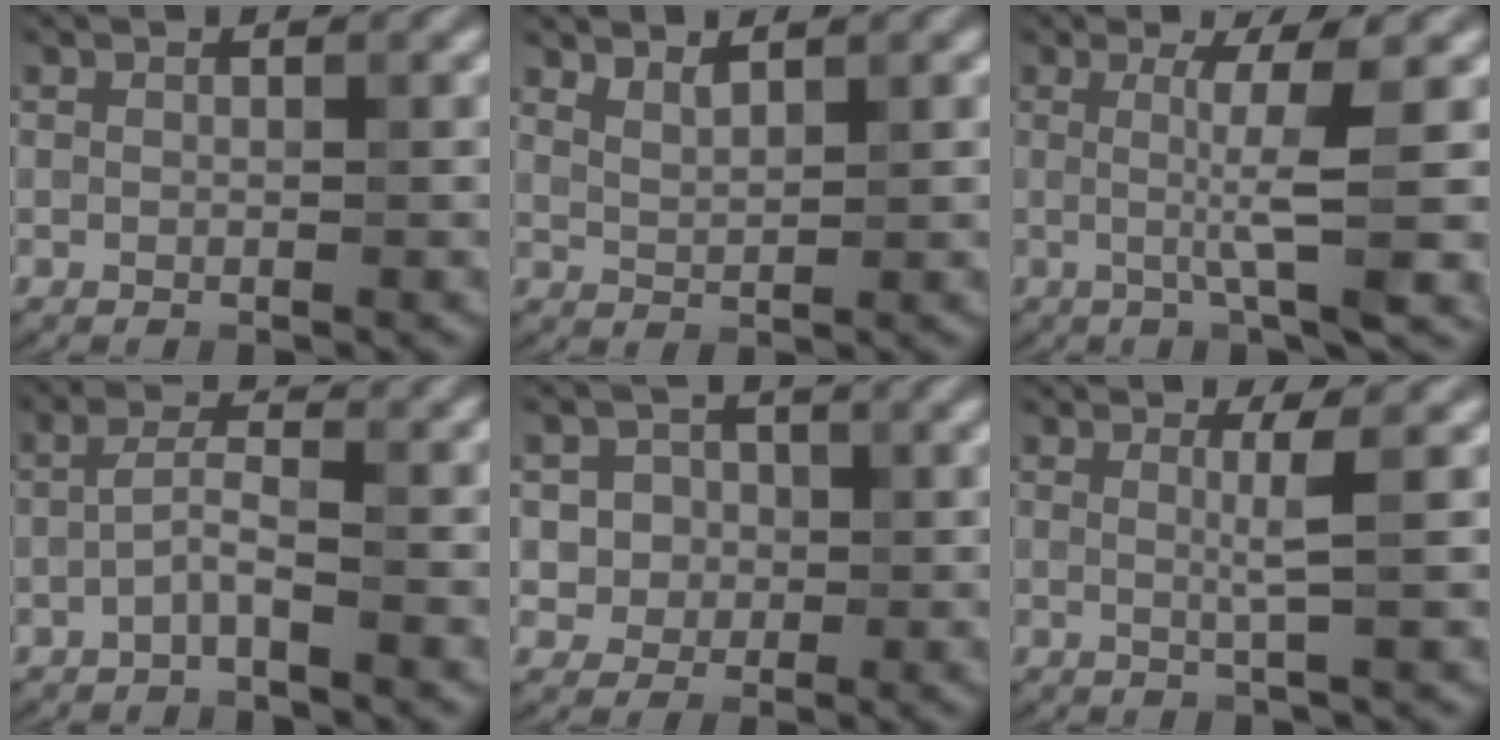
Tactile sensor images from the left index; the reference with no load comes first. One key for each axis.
{"total": 1.7, "fx": 1.4, "fy": 0.4, "fz": 0.7, "tx": -0.016, "ty": -0.006, "tz": 0.029}
{"total": 5.7, "fx": 0.4, "fy": 0.8, "fz": 5.6, "tx": -0.092, "ty": -0.003, "tz": 0.006}
{"total": 2.2, "fx": -1.0, "fy": 0.4, "fz": 1.9, "tx": -0.038, "ty": 0.010, "tz": -0.028}
{"total": 3.1, "fx": 0.2, "fy": 2.9, "fz": 0.9, "tx": 0.003, "ty": 0.003, "tz": -0.001}
{"total": 2.3, "fx": 0.3, "fy": 0.3, "fz": 2.2, "tx": -0.040, "ty": -0.002, "tz": -0.001}